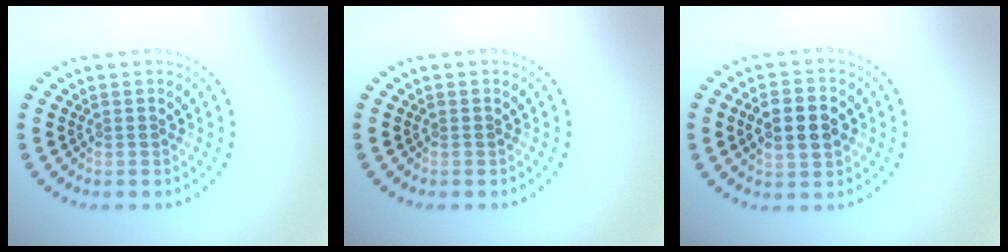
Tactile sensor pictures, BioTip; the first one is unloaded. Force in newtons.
{"total": 0.0}
{"total": 4.6, "press": 4.6, "slide": 0.2}